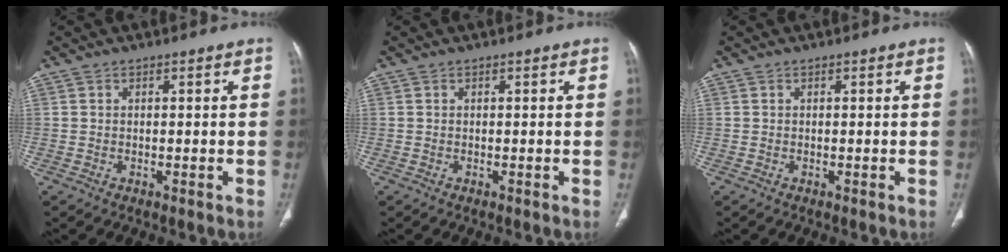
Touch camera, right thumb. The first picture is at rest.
{"total": 0.0}
{"total": 0.0}